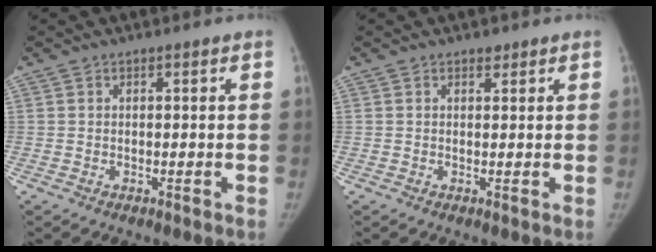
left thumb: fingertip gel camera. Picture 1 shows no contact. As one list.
[{"total": 1.3, "force": [1.0, 0.7, 0.5], "torque": [-0.001, -0.006, 0.012]}]